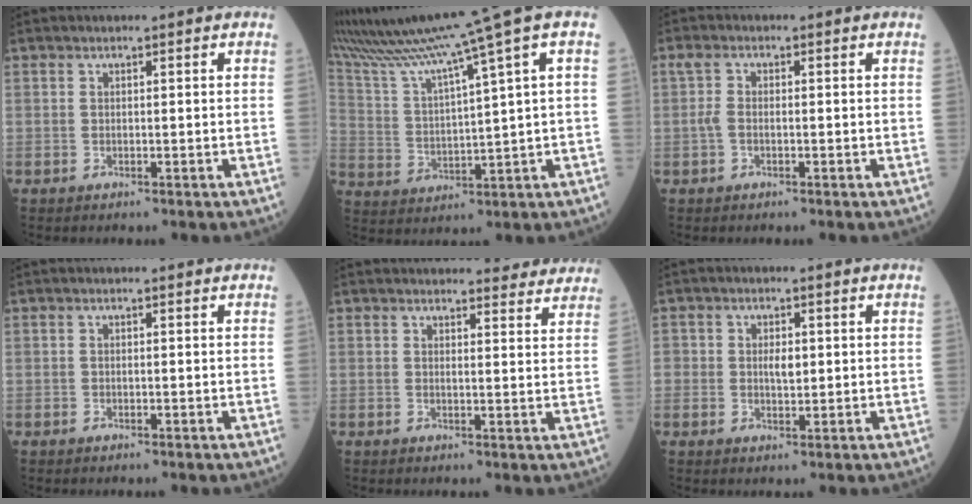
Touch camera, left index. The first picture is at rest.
{"total": 14.7, "force": [11.1, -2.8, 9.2], "torque": [-0.169, -0.005, 0.199]}
{"total": 2.0, "force": [-0.2, 1.0, 1.7], "torque": [-0.046, 0.005, -0.003]}
{"total": 0.0}
{"total": 12.5, "force": [12.0, 2.6, 2.7], "torque": [-0.003, -0.001, 0.125]}
{"total": 2.8, "force": [0.3, 1.9, 2.1], "torque": [-0.030, 0.003, 0.009]}